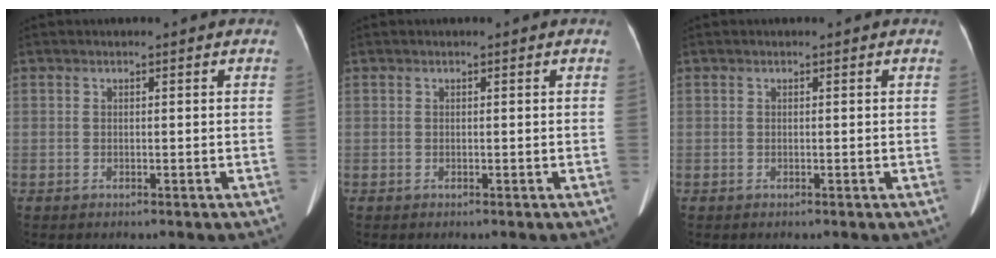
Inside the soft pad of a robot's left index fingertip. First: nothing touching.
{"total": 0.0}
{"total": 0.0}